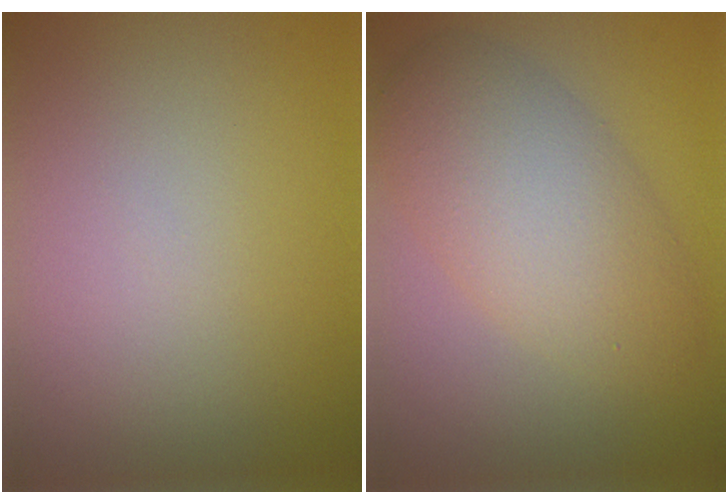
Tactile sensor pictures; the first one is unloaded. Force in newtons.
{"total": 6.4, "press": 6.4, "slide": 0.2}